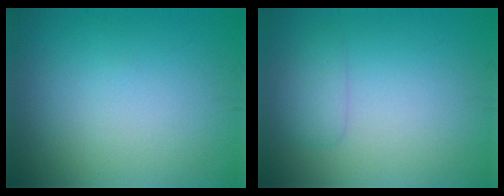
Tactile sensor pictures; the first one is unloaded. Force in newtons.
{"total": 1.6, "press": 1.6, "slide": 0.0}